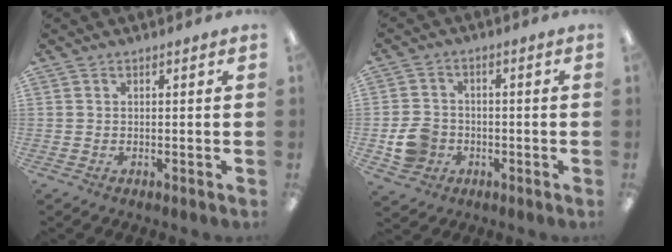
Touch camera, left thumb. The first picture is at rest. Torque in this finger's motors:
{"motor_torque": [-0.07, 0.11, 0.09, -0.08, 0.01]}